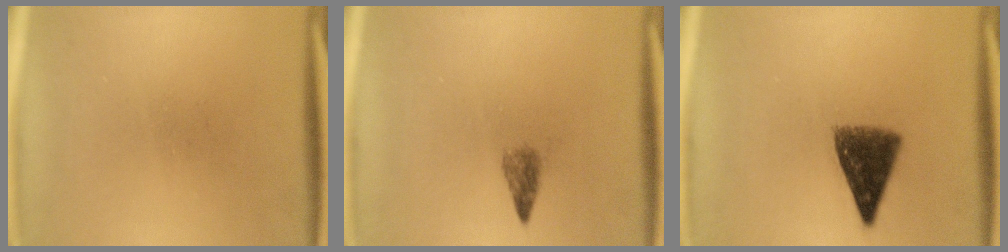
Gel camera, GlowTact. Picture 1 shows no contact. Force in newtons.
{"total": 1.8}
{"total": 8.0}